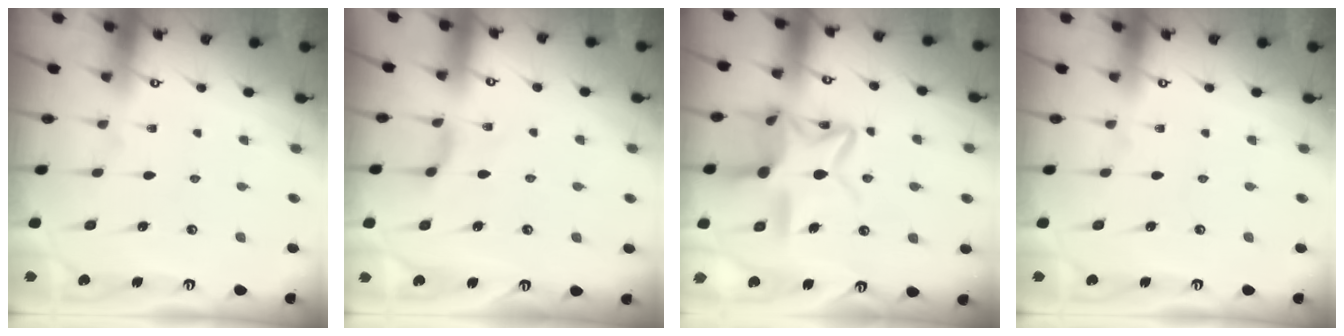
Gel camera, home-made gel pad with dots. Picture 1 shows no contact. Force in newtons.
{"total": 2.9, "press": 2.9, "slide": 0.5}
{"total": 16.6, "press": 16.5, "slide": 1.2}
{"total": 0.0}